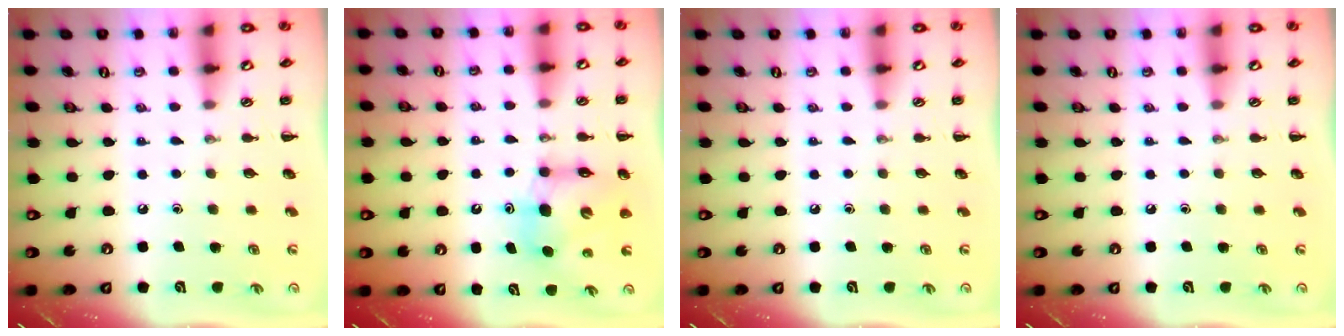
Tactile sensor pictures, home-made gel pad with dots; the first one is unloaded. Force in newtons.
{"total": 7.7, "press": 7.5, "slide": 1.3}
{"total": 0.0}
{"total": 0.0}